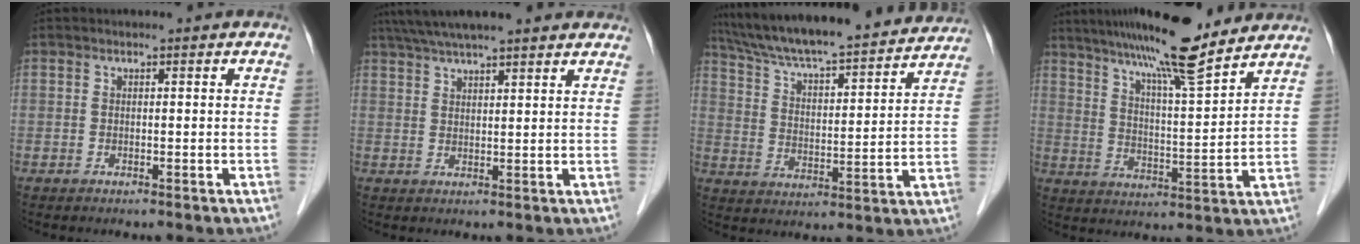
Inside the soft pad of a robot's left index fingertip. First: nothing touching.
{"total": 14.6, "force": [12.5, 1.8, 7.4], "torque": [-0.124, 0.051, 0.179]}
{"total": 23.7, "force": [21.7, 2.6, 9.4], "torque": [-0.160, -0.001, 0.312]}
{"total": 15.5, "force": [12.7, 0.8, 8.9], "torque": [-0.143, 0.011, 0.198]}